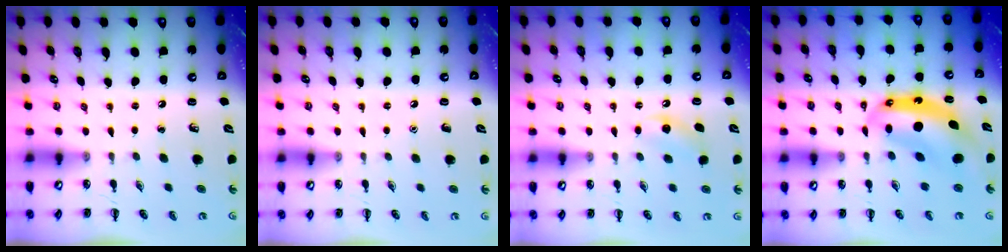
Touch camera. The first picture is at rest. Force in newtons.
{"total": 1.5, "press": 1.5, "slide": 0.1}
{"total": 4.5, "press": 4.3, "slide": 1.4}
{"total": 8.9, "press": 8.7, "slide": 1.9}